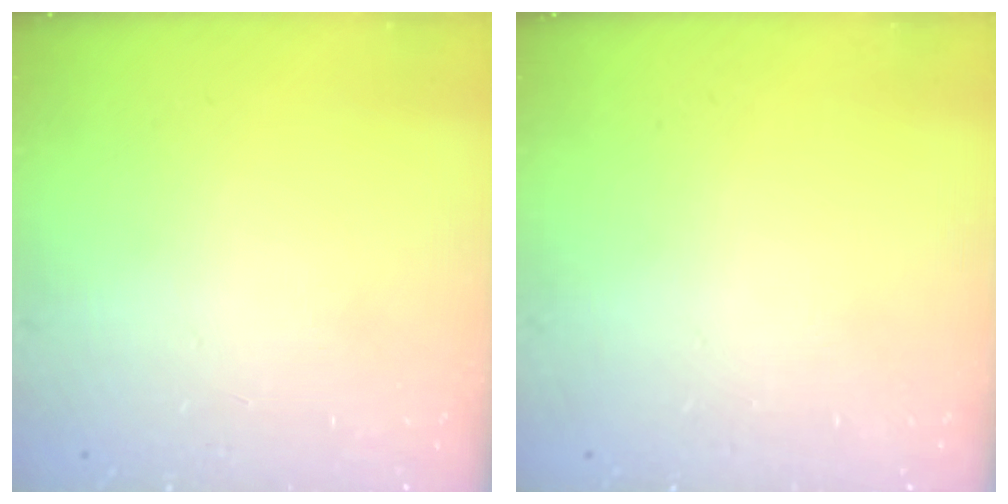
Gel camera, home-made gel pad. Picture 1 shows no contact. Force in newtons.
{"total": 0.0}